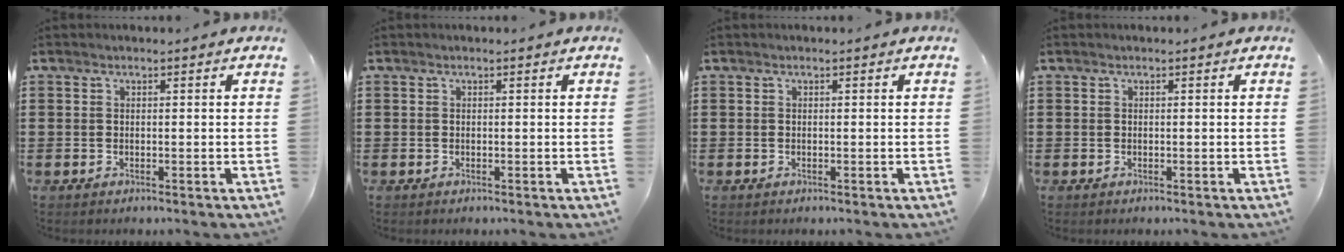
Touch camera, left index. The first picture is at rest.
{"total": 0.0}
{"total": 0.0}
{"total": 0.0}